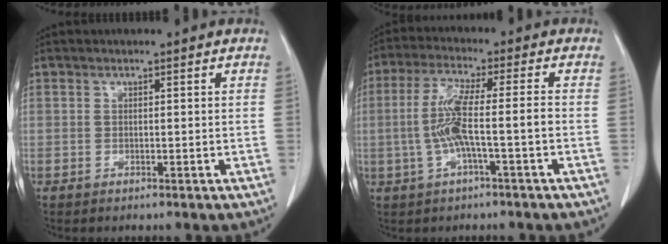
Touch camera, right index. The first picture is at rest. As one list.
[{"total": 7.4, "force": [-1.5, 0.3, 7.2], "torque": [-0.151, 0.014, -0.029]}]